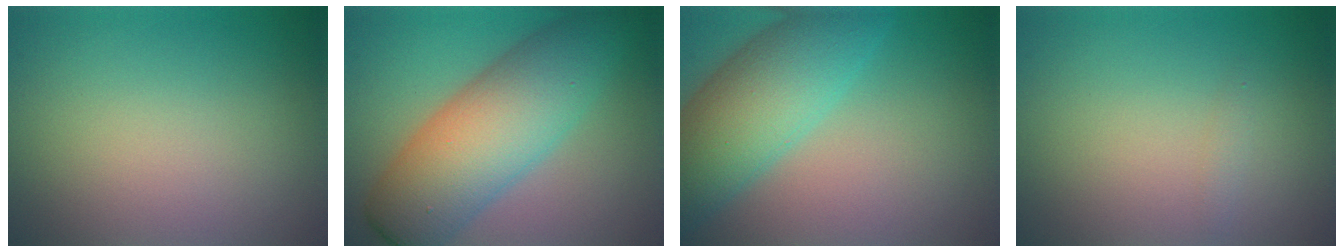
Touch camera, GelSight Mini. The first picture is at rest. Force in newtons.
{"total": 9.5, "press": 9.5, "slide": 0.3}
{"total": 8.0, "press": 8.0, "slide": 0.3}
{"total": 0.6, "press": 0.6, "slide": 0.0}